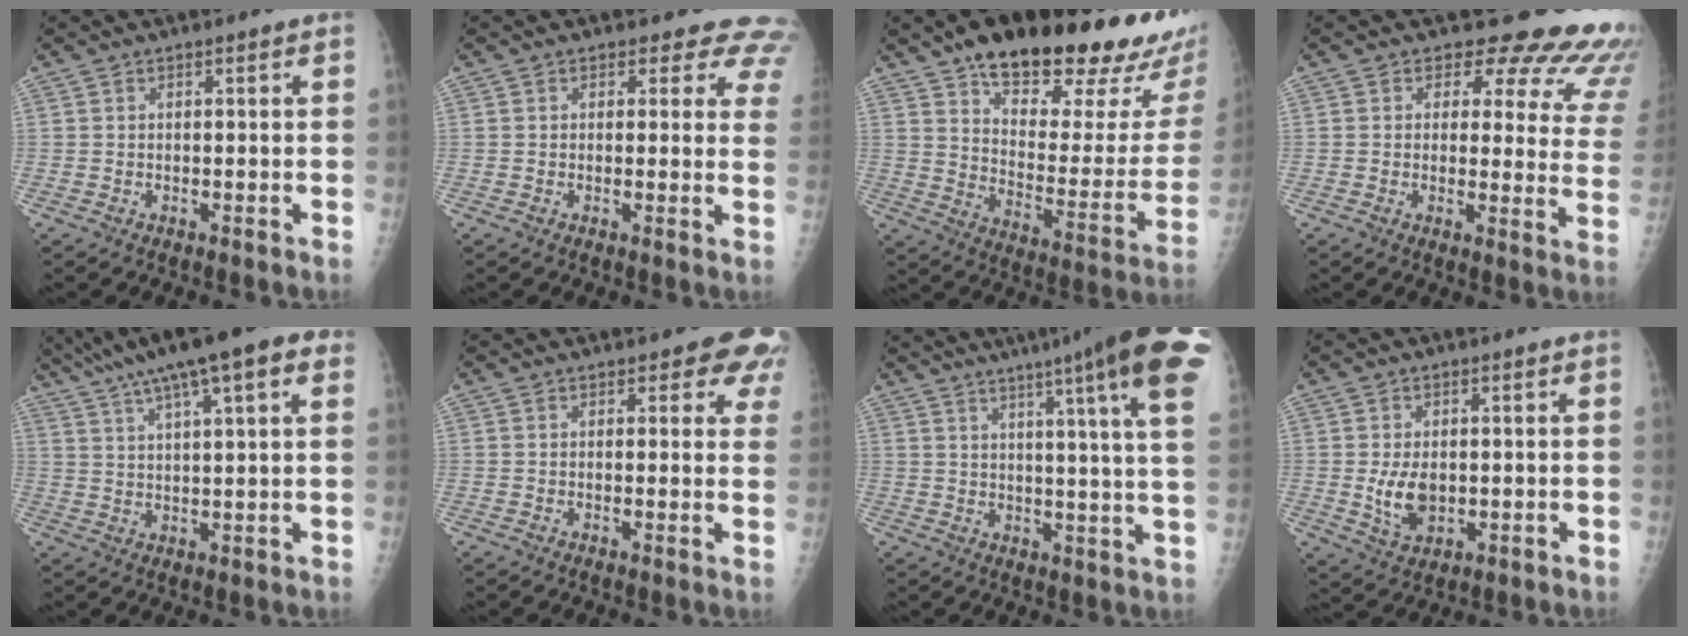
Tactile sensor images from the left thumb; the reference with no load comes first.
{"total": 7.0, "force": [6.0, 3.5, 0.8], "torque": [0.042, -0.021, 0.038]}
{"total": 31.8, "force": [20.8, 11.1, 21.2], "torque": [-0.270, -0.061, 0.295]}
{"total": 18.4, "force": [15.5, 7.4, 6.5], "torque": [-0.027, -0.112, 0.147]}
{"total": 18.3, "force": [11.0, 4.2, 14.0], "torque": [-0.231, 0.023, 0.172]}
{"total": 6.0, "force": [4.7, 2.8, 2.6], "torque": [0.011, -0.021, 0.034]}
{"total": 22.6, "force": [13.8, 1.3, 17.9], "torque": [-0.231, -0.045, 0.162]}
{"total": 6.3, "force": [-0.1, 4.1, 4.8], "torque": [-0.078, -0.011, 0.011]}